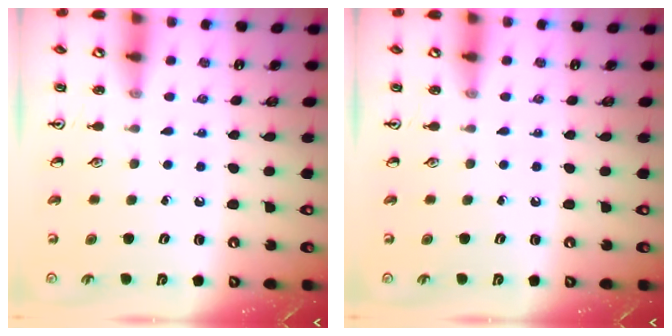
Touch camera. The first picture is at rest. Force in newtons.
{"total": 0.0}